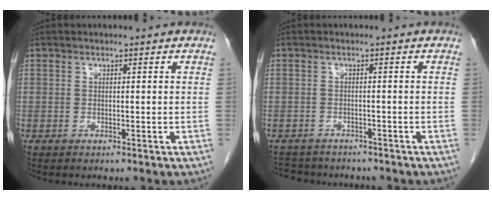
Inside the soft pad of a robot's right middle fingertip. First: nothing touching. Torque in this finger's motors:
{"motor_torque": [0.01, -0.01, 0.00, 0.00]}